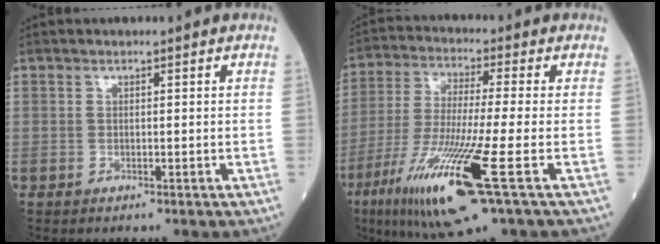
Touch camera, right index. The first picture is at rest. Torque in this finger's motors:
{"motor_torque": [1.75, -0.39, 1.05, 0.21]}